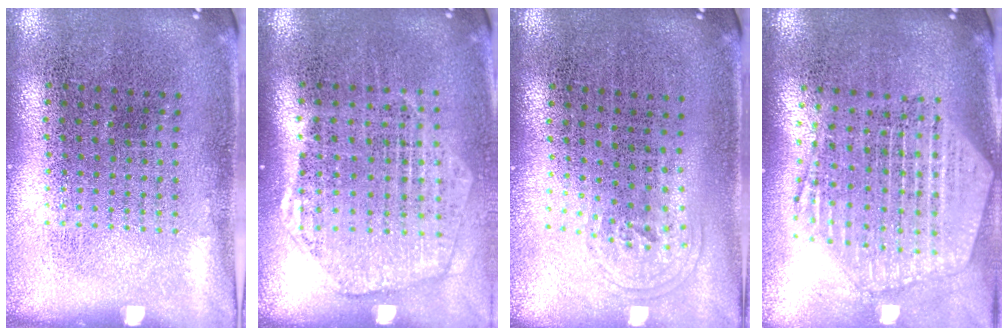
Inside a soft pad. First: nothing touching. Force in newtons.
{"total": 1.9, "press": 1.7, "slide": 0.8}
{"total": 0.9, "press": 0.6, "slide": 0.6}
{"total": 2.6, "press": 2.1, "slide": 1.4}